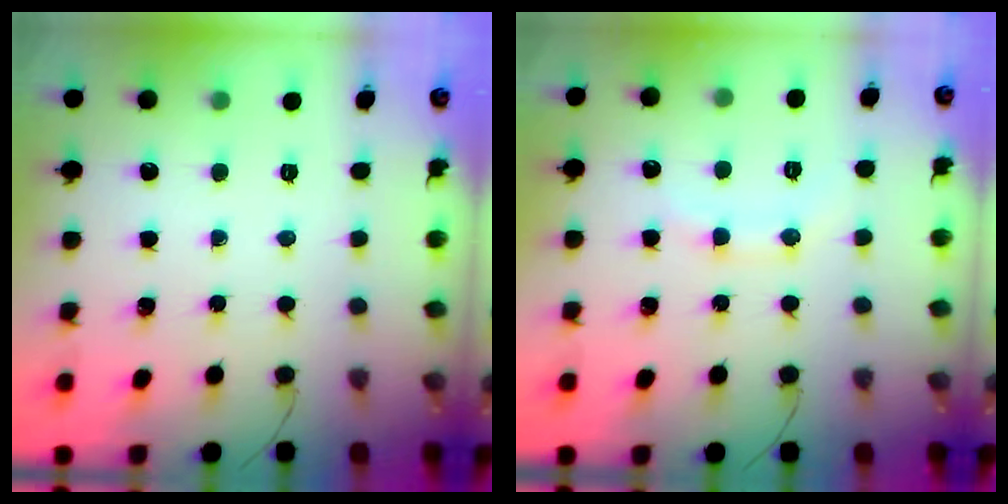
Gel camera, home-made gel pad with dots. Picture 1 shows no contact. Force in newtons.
{"total": 7.3, "press": 7.2, "slide": 1.3}